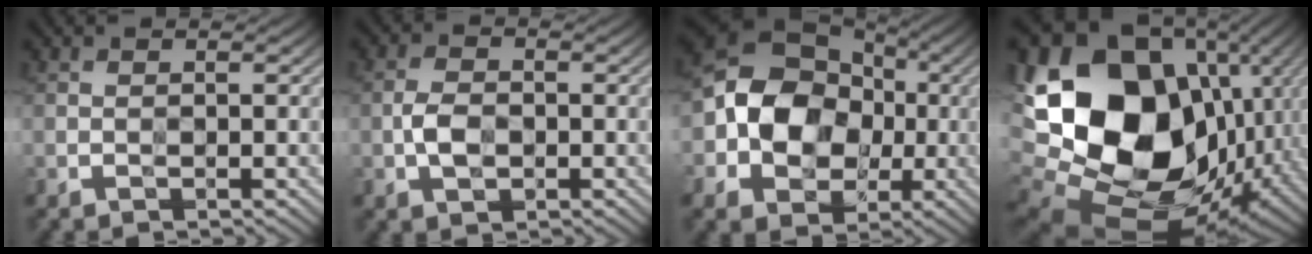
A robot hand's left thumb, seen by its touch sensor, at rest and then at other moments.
{"total": 3.4, "force": [-0.7, 2.2, 2.5], "torque": [-0.055, 0.001, -0.017]}
{"total": 11.7, "force": [-0.7, 9.4, 7.0], "torque": [-0.134, 0.005, -0.032]}
{"total": 23.7, "force": [0.4, 18.3, 15.1], "torque": [-0.353, -0.054, 0.052]}